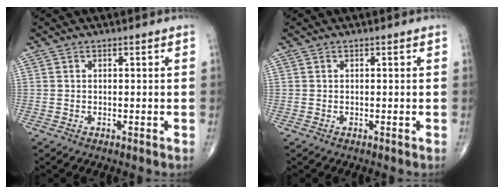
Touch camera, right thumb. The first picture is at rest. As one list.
[{"total": 0.0}]